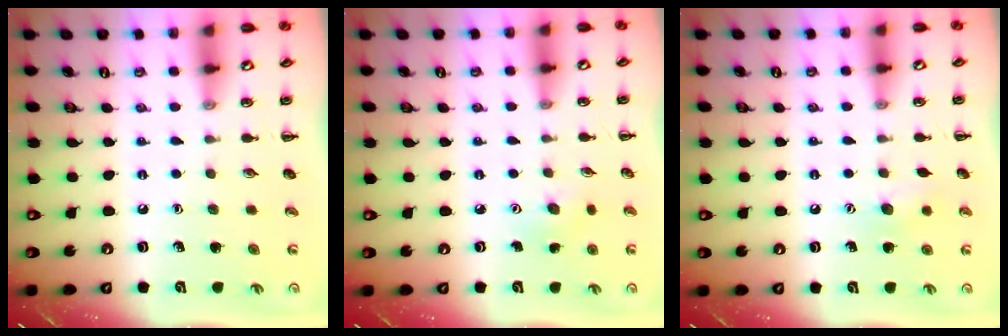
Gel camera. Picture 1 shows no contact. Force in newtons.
{"total": 4.6, "press": 4.4, "slide": 1.2}
{"total": 6.9, "press": 6.7, "slide": 1.5}